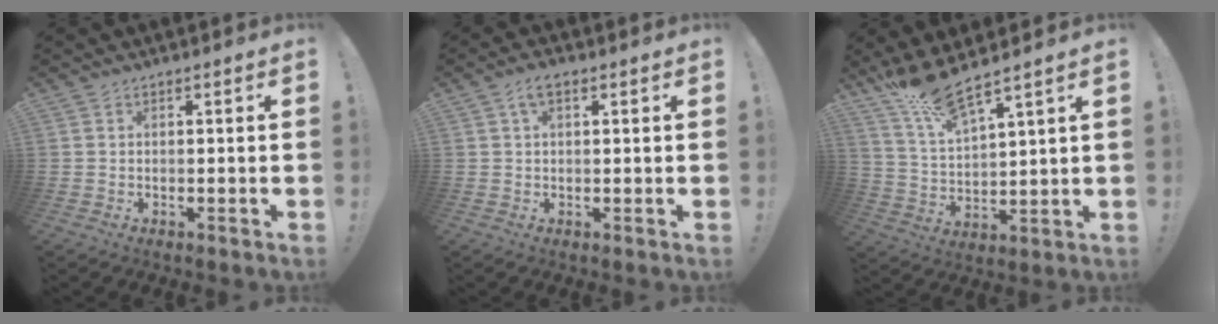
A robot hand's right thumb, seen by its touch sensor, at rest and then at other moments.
{"total": 3.9, "force": [1.6, 1.9, 3.0], "torque": [-0.053, 0.002, 0.028]}
{"total": 11.1, "force": [9.7, 1.3, 5.3], "torque": [-0.108, -0.059, 0.172]}